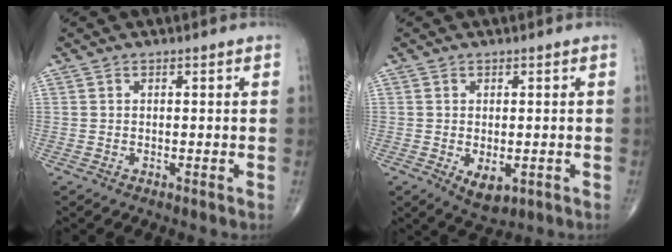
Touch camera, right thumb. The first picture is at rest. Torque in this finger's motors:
{"motor_torque": [-0.44, 0.02, -0.18, -0.01, 0.01]}